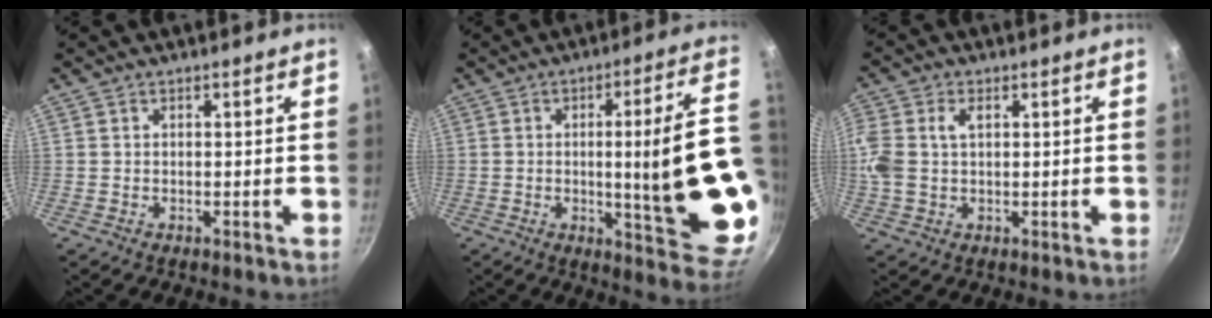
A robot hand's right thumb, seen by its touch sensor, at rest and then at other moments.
{"total": 21.7, "force": [-1.8, 3.6, 21.3], "torque": [-0.272, -0.002, -0.013]}
{"total": 7.6, "force": [1.4, 5.0, 5.6], "torque": [-0.118, 0.014, 0.023]}